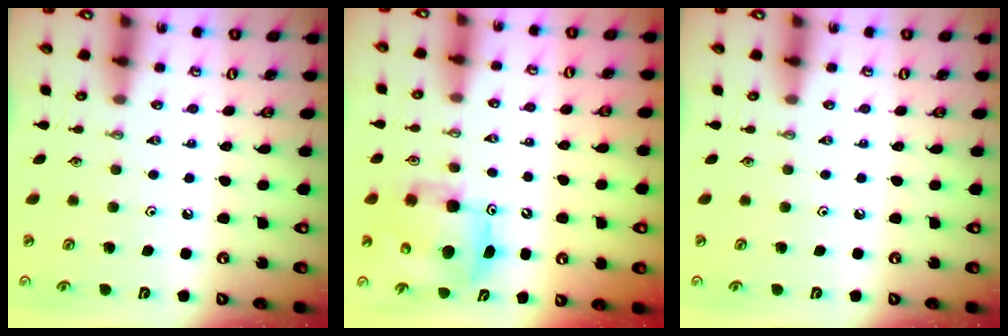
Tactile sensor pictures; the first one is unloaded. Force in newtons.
{"total": 7.8, "press": 7.7, "slide": 0.9}
{"total": 0.0}